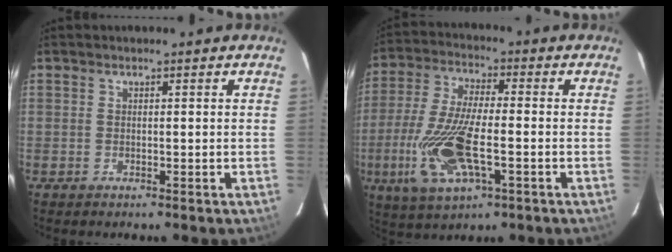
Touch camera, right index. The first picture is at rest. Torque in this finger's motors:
{"motor_torque": [1.80, -0.34, 0.93, 0.21]}